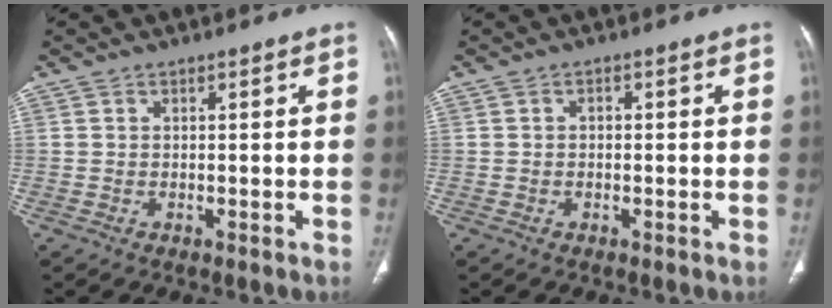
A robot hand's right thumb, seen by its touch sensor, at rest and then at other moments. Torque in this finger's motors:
{"motor_torque": [-0.34, 0.15, 0.08, 0.23, -0.06]}